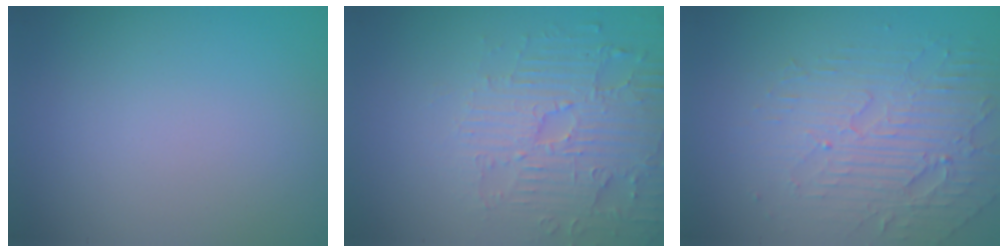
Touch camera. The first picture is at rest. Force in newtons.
{"total": 4.5, "press": 4.1, "slide": 1.8}
{"total": 4.5, "press": 3.9, "slide": 2.2}